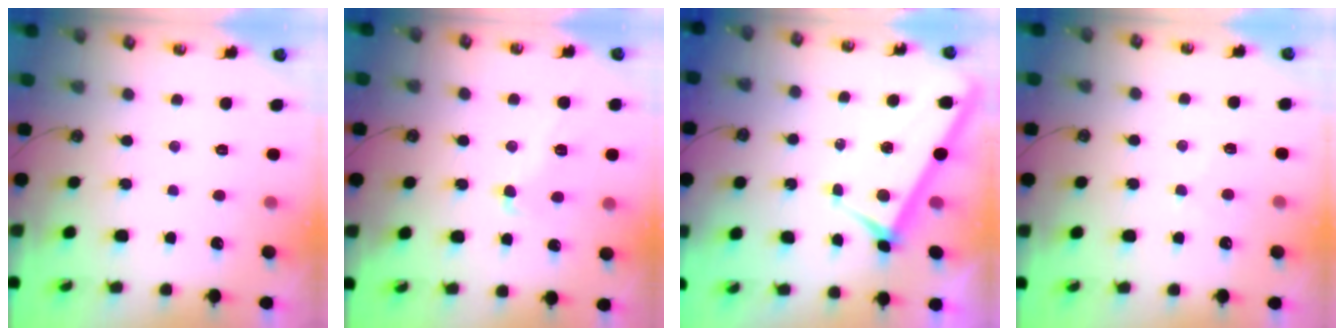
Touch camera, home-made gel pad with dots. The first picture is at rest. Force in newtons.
{"total": 1.4, "press": 1.0, "slide": 1.0}
{"total": 3.8, "press": 3.8, "slide": 0.6}
{"total": 3.4, "press": 3.3, "slide": 0.5}